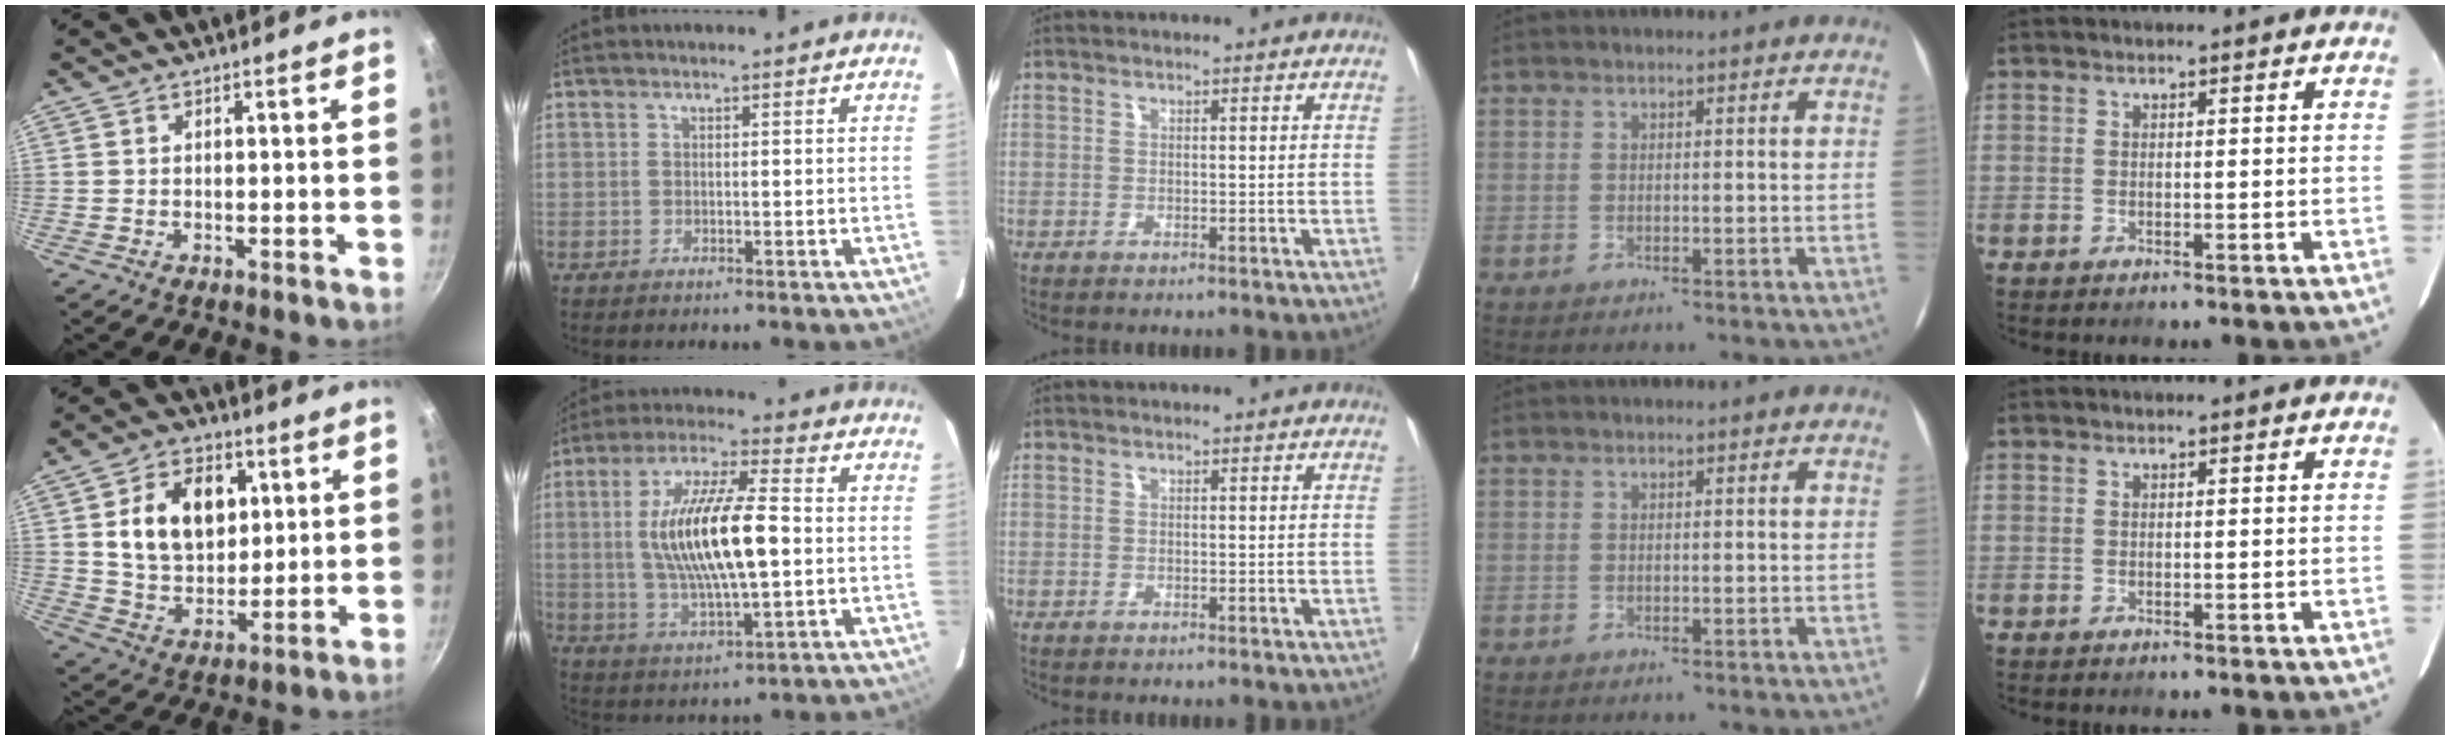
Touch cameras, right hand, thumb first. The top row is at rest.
{"thumb": {"total": 14.9, "force": [3.7, 10.6, 9.8], "torque": [-0.129, -0.009, 0.065]}, "index": {"total": 16.8, "force": [0.3, 4.7, 16.1], "torque": [-0.302, 0.002, 0.010]}, "middle": {"total": 0.5, "force": [0.4, -0.3, 0.0], "torque": [0.004, -0.002, 0.004]}}